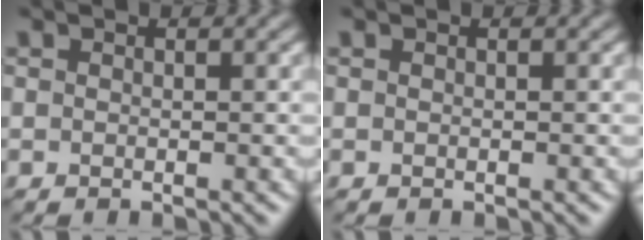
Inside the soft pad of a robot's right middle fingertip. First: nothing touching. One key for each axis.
{"total": 0.0}